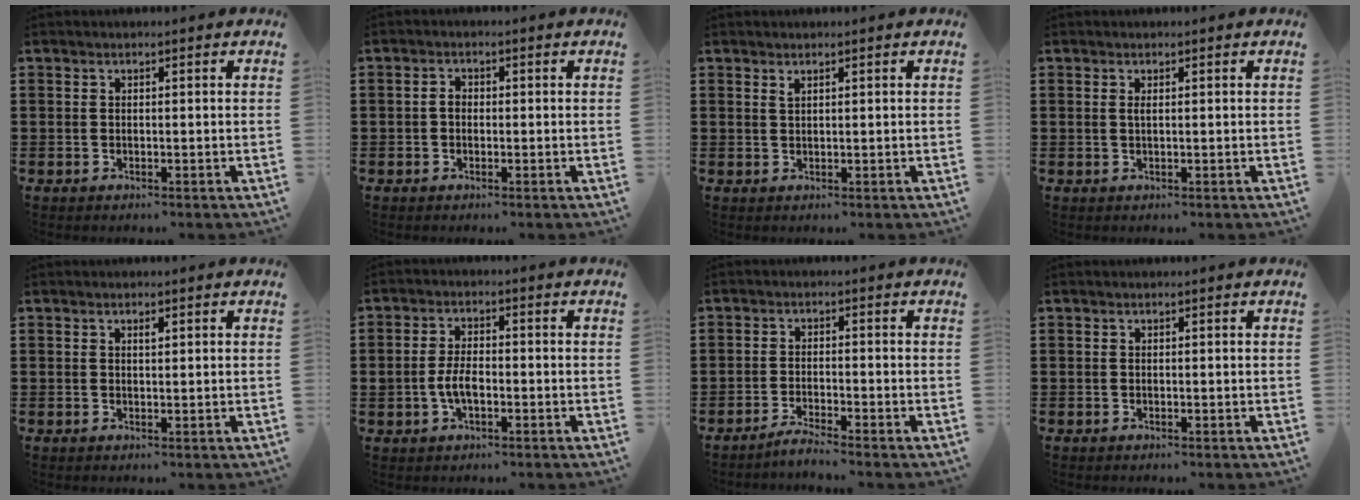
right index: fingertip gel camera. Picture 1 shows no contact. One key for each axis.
{"total": 1.6, "fx": -0.2, "fy": 1.1, "fz": 1.2, "tx": -0.024, "ty": 0.005, "tz": -0.005}
{"total": 0.8, "fx": 0.5, "fy": 0.1, "fz": 0.6, "tx": -0.013, "ty": 0.001, "tz": 0.010}
{"total": 0.7, "fx": 0.2, "fy": 0.2, "fz": 0.7, "tx": -0.015, "ty": 0.001, "tz": 0.004}
{"total": 0.8, "fx": 0.3, "fy": 0.3, "fz": 0.6, "tx": -0.013, "ty": 0.002, "tz": 0.006}
{"total": 3.9, "fx": -0.9, "fy": 2.0, "fz": 3.3, "tx": -0.080, "ty": -0.001, "tz": -0.022}
{"total": 2.2, "fx": -2.1, "fy": -0.3, "fz": 0.6, "tx": -0.010, "ty": 0.002, "tz": -0.039}
{"total": 0.0}